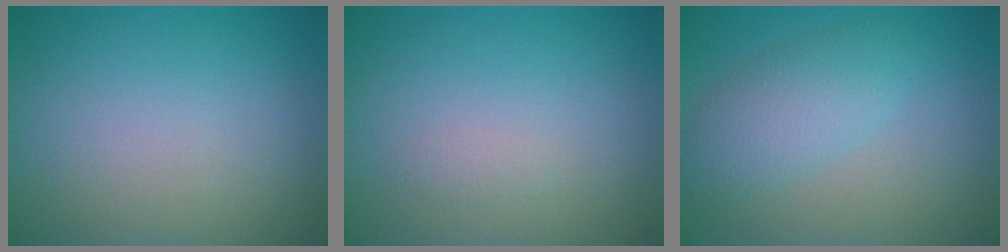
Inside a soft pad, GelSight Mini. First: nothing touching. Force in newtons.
{"total": 0.6, "press": 0.6, "slide": 0.0}
{"total": 3.7, "press": 3.7, "slide": 0.2}